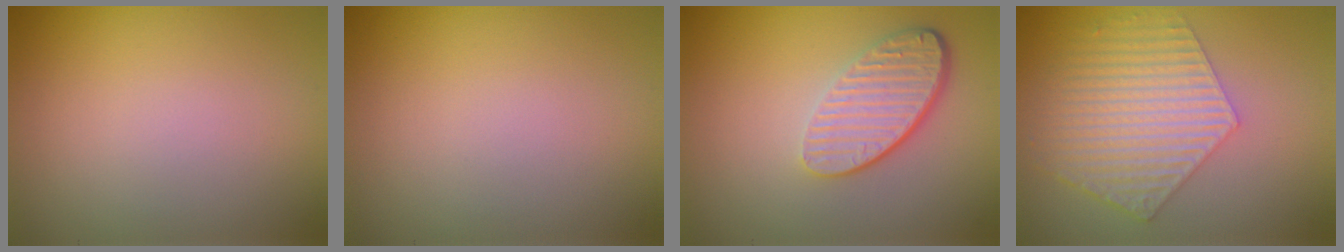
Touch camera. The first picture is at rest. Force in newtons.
{"total": 0.0}
{"total": 4.5, "press": 3.2, "slide": 3.1}
{"total": 5.9, "press": 4.4, "slide": 3.9}